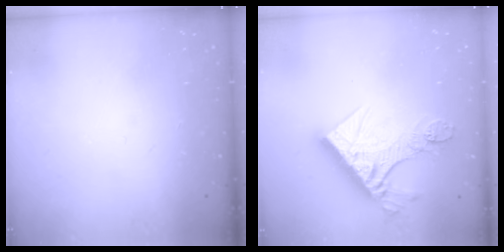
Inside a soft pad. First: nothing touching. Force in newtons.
{"total": 18.6, "press": 18.5, "slide": 2.1}